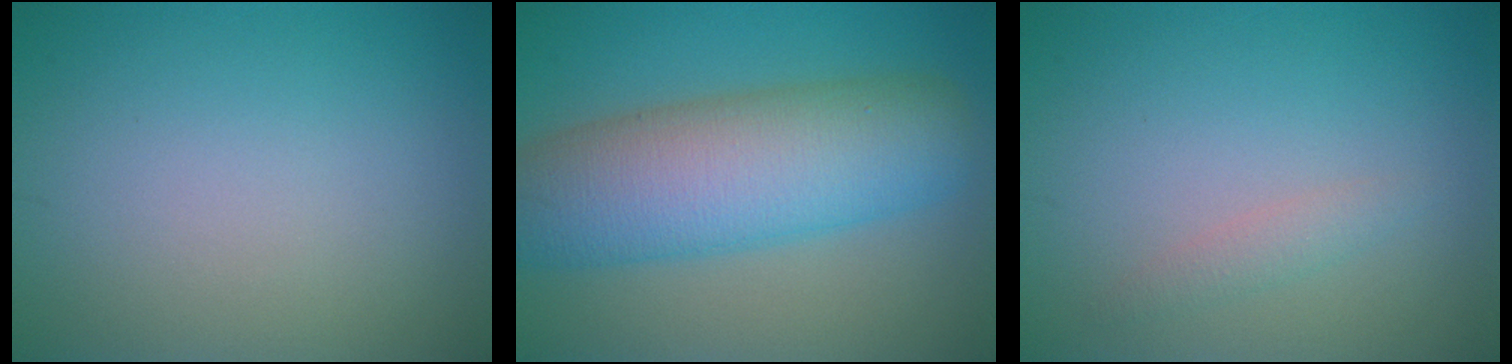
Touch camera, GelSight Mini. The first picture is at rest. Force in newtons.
{"total": 10.5, "press": 10.5, "slide": 0.3}
{"total": 1.2, "press": 1.2, "slide": 0.1}